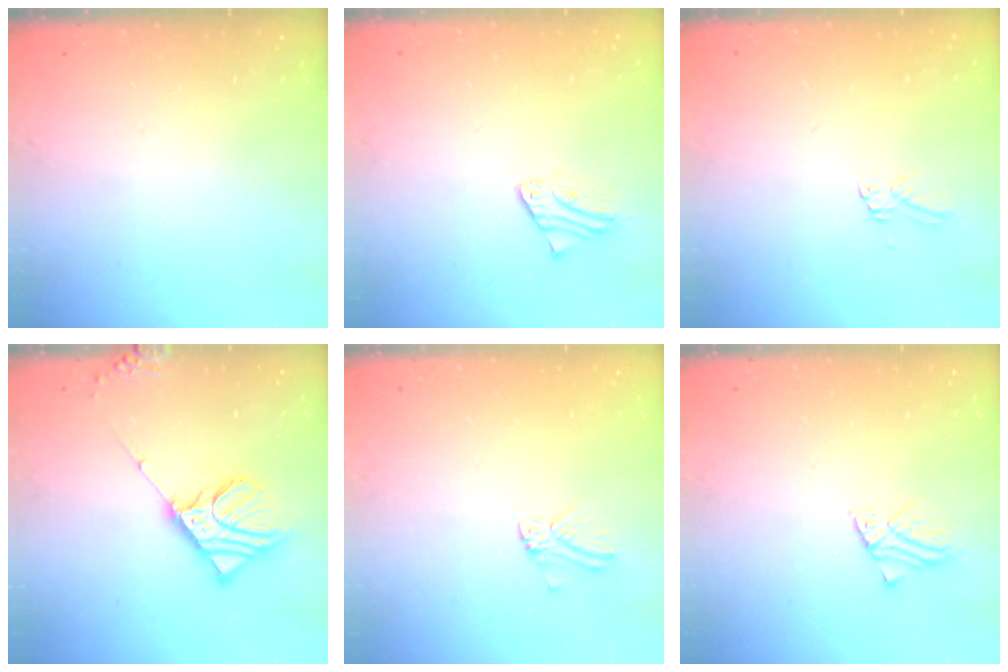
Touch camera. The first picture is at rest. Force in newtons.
{"total": 2.0, "press": 2.0, "slide": 0.1}
{"total": 2.9, "press": 2.9, "slide": 0.2}
{"total": 12.2, "press": 12.0, "slide": 1.8}
{"total": 3.0, "press": 3.0, "slide": 0.3}
{"total": 1.8, "press": 1.8, "slide": 0.1}